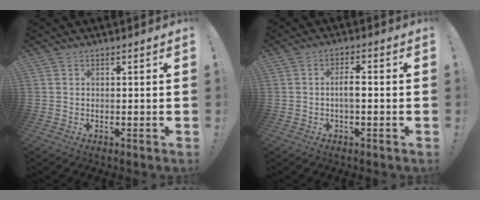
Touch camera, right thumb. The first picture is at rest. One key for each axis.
{"total": 4.2, "fx": -0.8, "fy": 1.2, "fz": 3.9, "tx": -0.075, "ty": 0.004, "tz": -0.019}